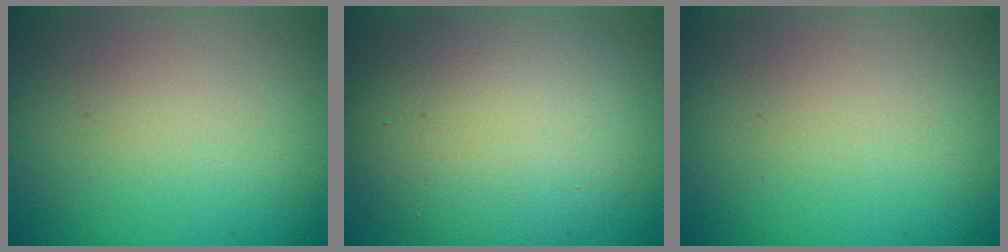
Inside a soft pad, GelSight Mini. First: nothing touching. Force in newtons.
{"total": 9.5, "press": 9.5, "slide": 0.5}
{"total": 0.0}